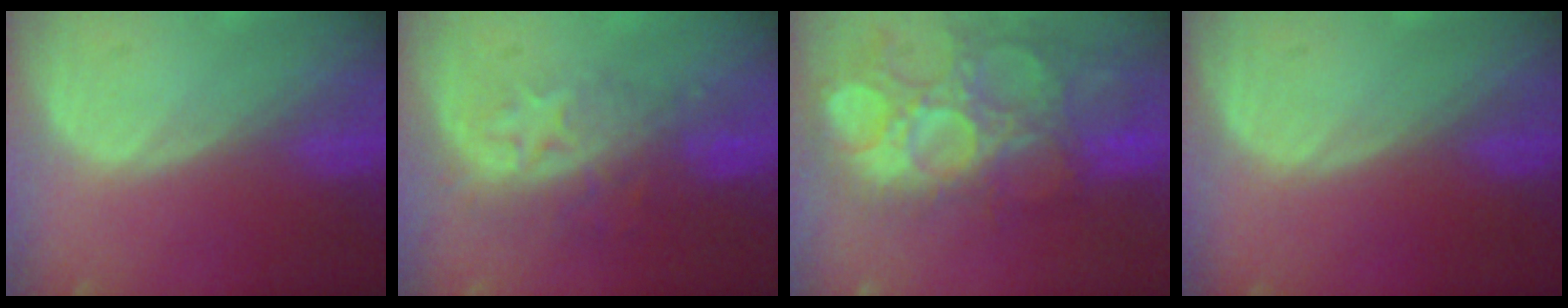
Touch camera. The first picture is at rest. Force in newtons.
{"total": 8.5, "press": 7.3, "slide": 4.4}
{"total": 13.1, "press": 12.1, "slide": 5.0}
{"total": 0.0}